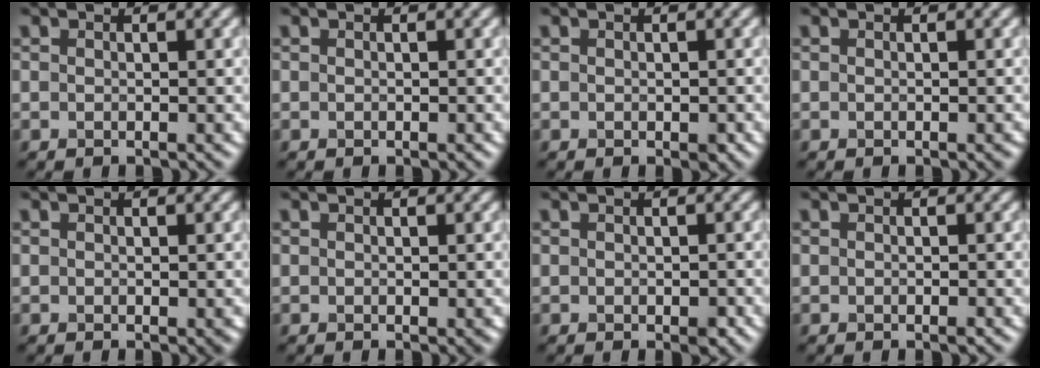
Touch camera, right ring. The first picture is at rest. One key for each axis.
{"total": 0.0}
{"total": 0.5, "fx": -0.1, "fy": 0.4, "fz": 0.3, "tx": -0.001, "ty": -0.004, "tz": 0.000}
{"total": 0.0}
{"total": 0.0}
{"total": 0.0}
{"total": 0.8, "fx": -0.2, "fy": 0.5, "fz": 0.6, "tx": -0.005, "ty": -0.003, "tz": -0.002}
{"total": 0.0}